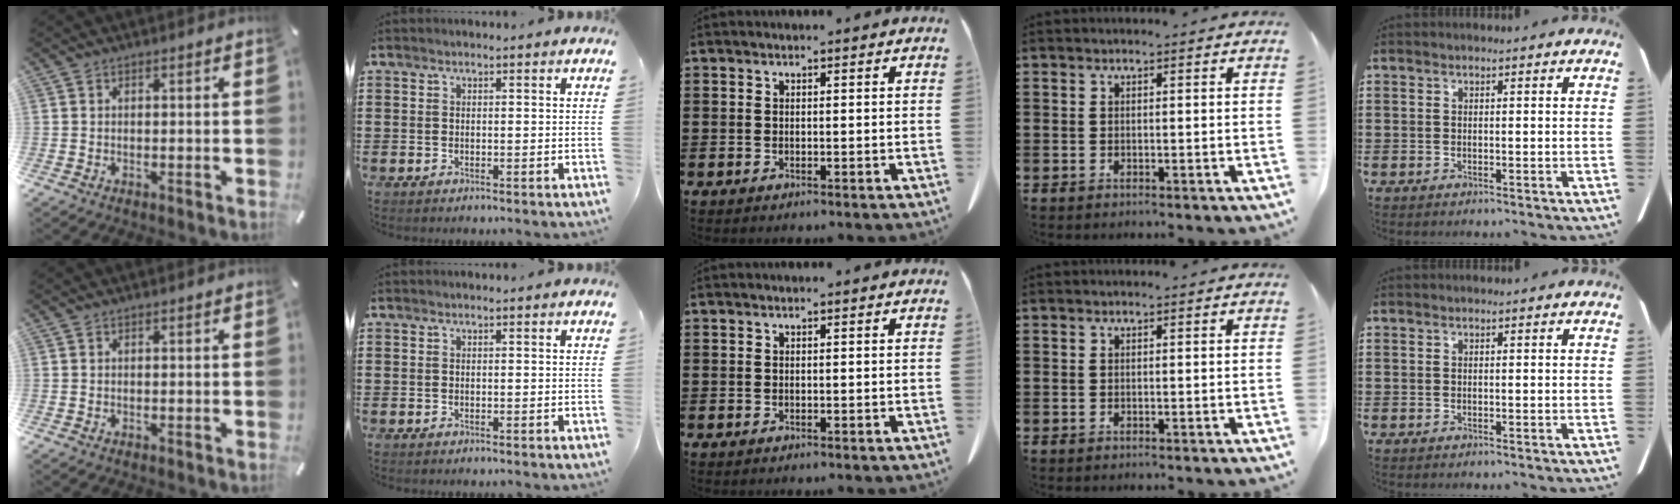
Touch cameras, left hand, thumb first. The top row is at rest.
{}